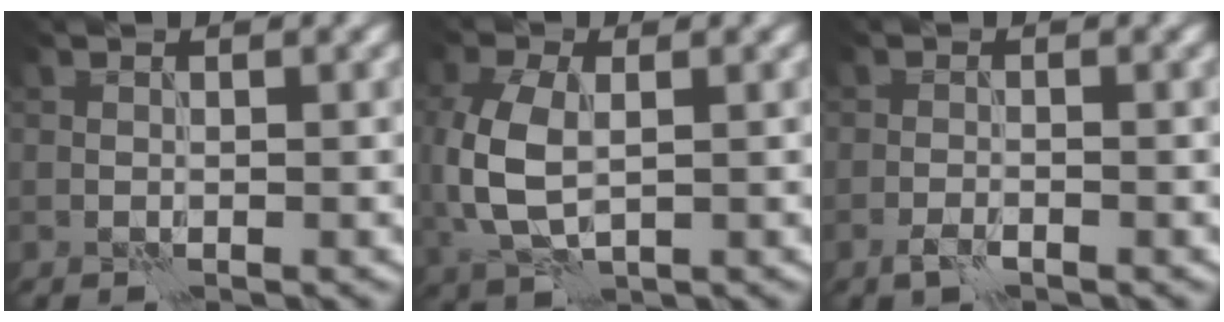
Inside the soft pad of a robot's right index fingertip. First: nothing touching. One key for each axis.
{"total": 6.4, "fx": 0.0, "fy": 3.9, "fz": 5.1, "tx": -0.132, "ty": -0.001, "tz": 0.005}
{"total": 1.2, "fx": -0.8, "fy": 0.3, "fz": 0.8, "tx": -0.020, "ty": 0.001, "tz": -0.018}